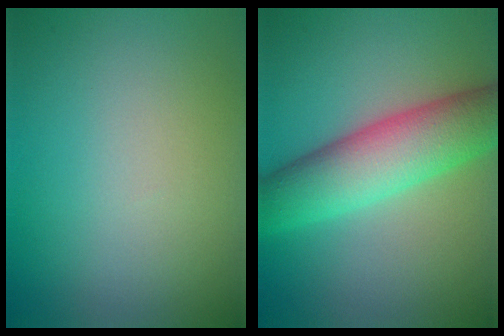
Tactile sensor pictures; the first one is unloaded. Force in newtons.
{"total": 7.6, "press": 7.6, "slide": 0.1}